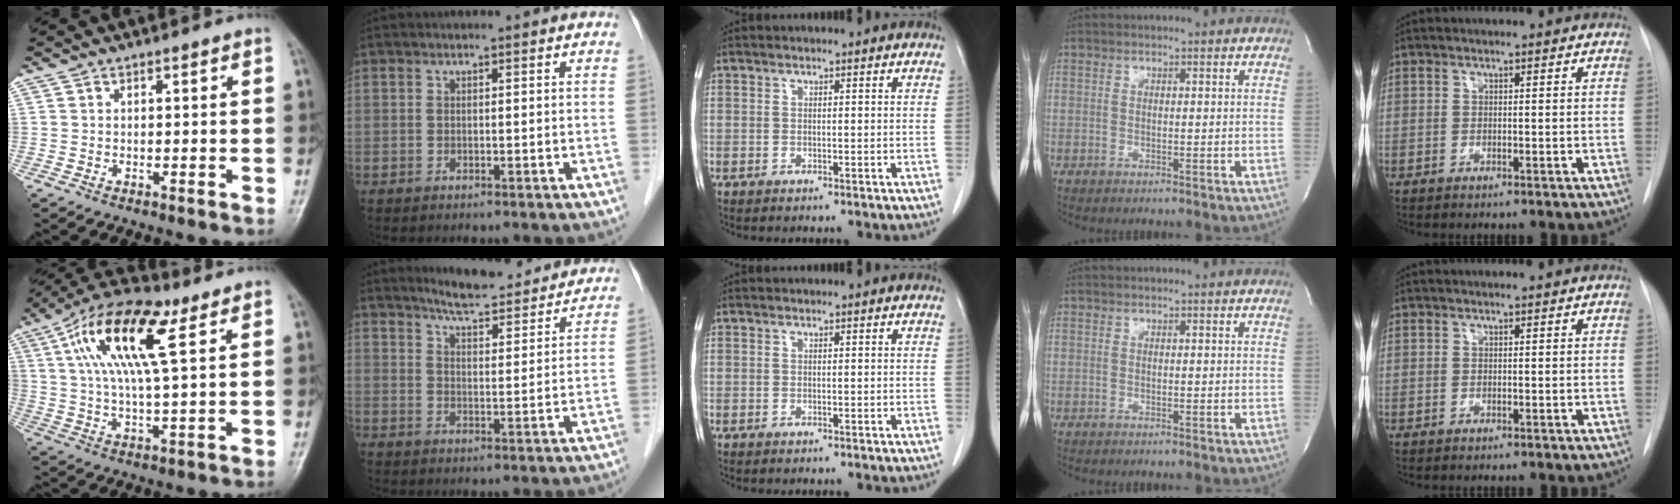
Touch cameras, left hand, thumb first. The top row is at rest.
{"thumb": {"total": 16.2, "force": [6.3, 5.3, 14.0], "torque": [-0.261, 0.008, 0.106]}, "index": {"total": 13.3, "force": [12.3, 2.1, 4.3], "torque": [-0.058, -0.005, 0.162]}}